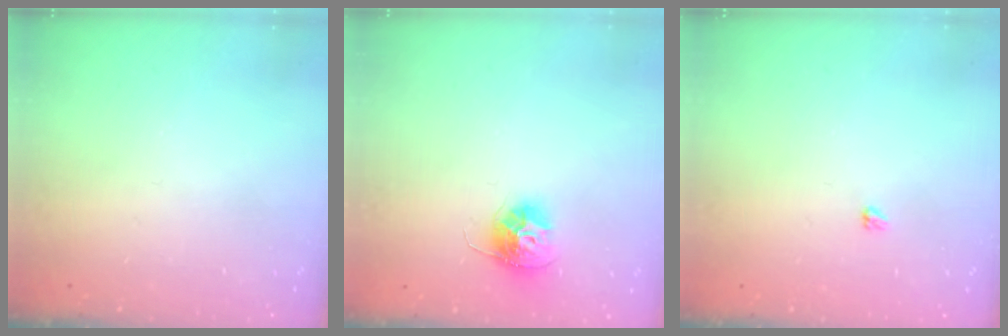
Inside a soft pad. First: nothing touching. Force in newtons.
{"total": 11.4, "press": 11.3, "slide": 0.8}
{"total": 2.4, "press": 2.4, "slide": 0.4}